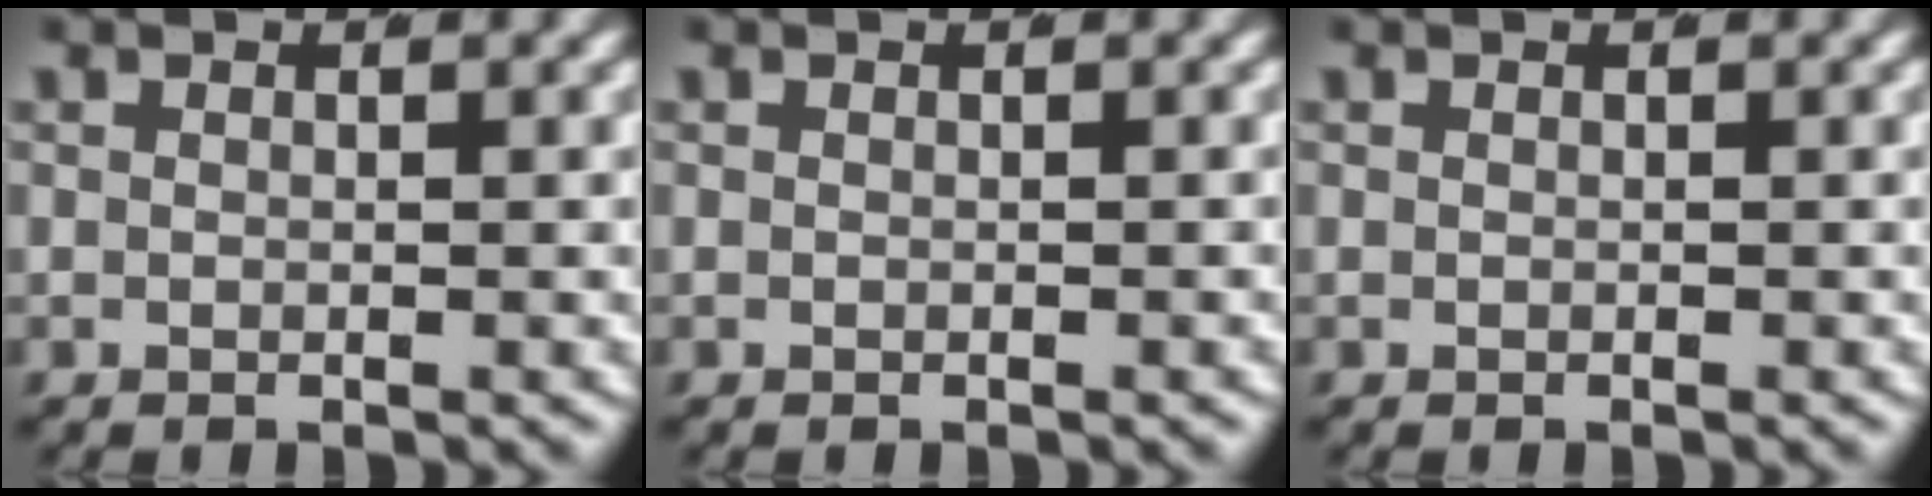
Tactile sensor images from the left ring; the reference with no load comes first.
{"total": 0.0}
{"total": 0.0}